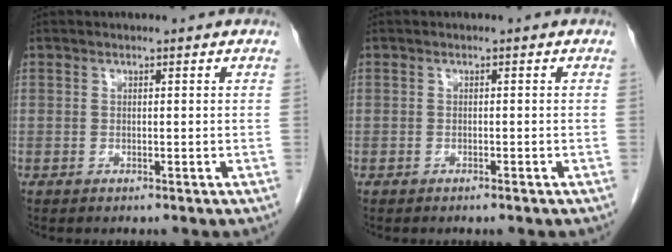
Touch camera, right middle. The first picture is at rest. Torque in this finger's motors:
{"motor_torque": [-0.30, -0.02, 0.03, -0.01]}